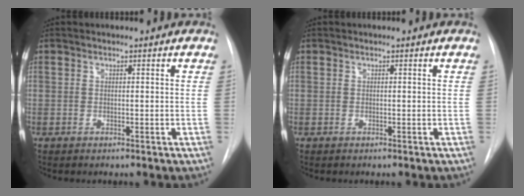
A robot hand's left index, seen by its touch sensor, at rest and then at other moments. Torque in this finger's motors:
{"motor_torque": [0.01, -0.01, 0.00, 0.00]}